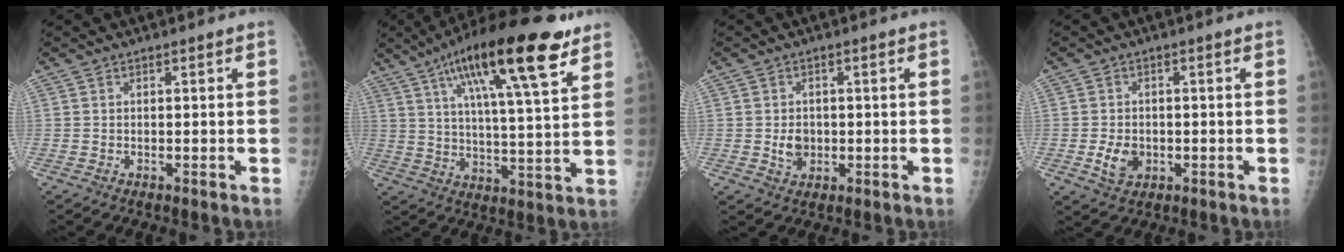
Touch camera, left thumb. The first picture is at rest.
{"total": 21.9, "force": [11.9, 4.9, 17.8], "torque": [-0.281, -0.025, 0.189]}
{"total": 3.6, "force": [-0.3, 2.9, 2.1], "torque": [-0.021, 0.001, -0.001]}
{"total": 4.5, "force": [-1.1, 3.3, 2.9], "torque": [-0.043, 0.000, -0.014]}